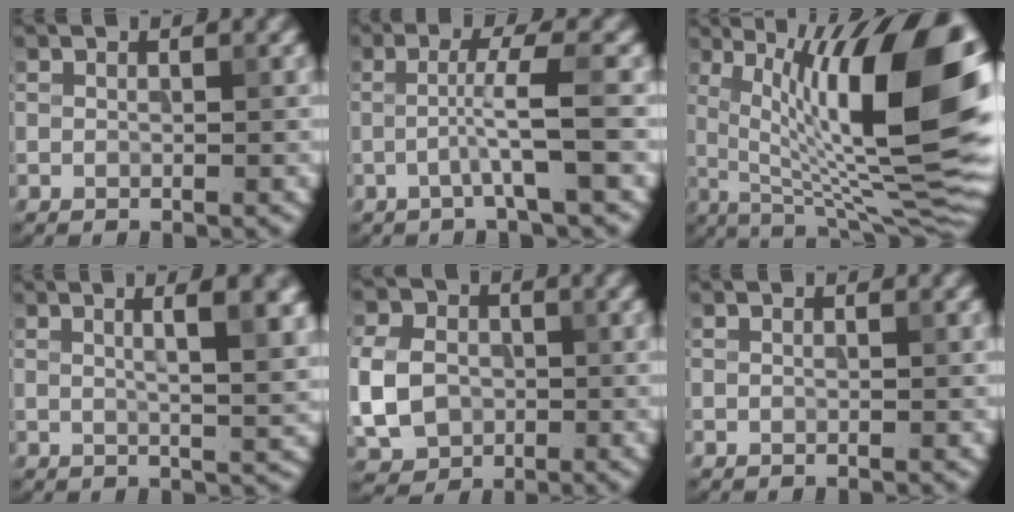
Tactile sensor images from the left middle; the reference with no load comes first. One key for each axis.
{"total": 3.6, "fx": -0.7, "fy": 0.2, "fz": 3.5, "tx": -0.061, "ty": 0.009, "tz": -0.021}
{"total": 16.8, "fx": 4.0, "fy": 5.1, "fz": 15.5, "tx": -0.221, "ty": 0.002, "tz": 0.063}
{"total": 6.2, "fx": 1.9, "fy": 1.9, "fz": 5.6, "tx": -0.050, "ty": 0.014, "tz": 0.018}
{"total": 6.2, "fx": -0.7, "fy": 5.0, "fz": 3.6, "tx": -0.090, "ty": 0.001, "tz": -0.023}
{"total": 0.0}